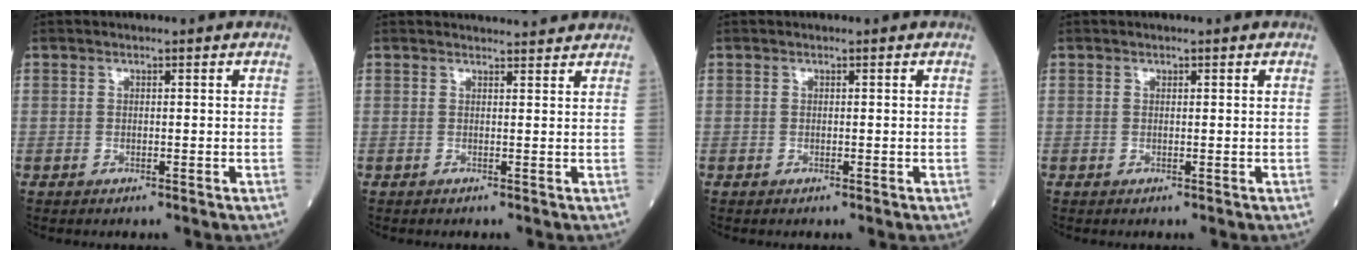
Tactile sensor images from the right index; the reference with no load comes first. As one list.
[{"total": 5.0, "force": [5.0, 0.2, 0.7], "torque": [-0.012, 0.025, 0.048]}, {"total": 0.0}, {"total": 0.0}]